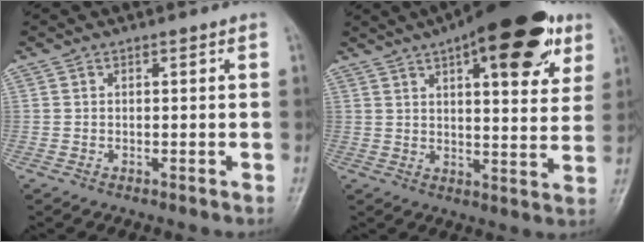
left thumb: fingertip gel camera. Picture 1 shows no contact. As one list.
[{"total": 21.3, "force": [11.2, 7.9, 16.3], "torque": [-0.202, -0.016, 0.155]}]